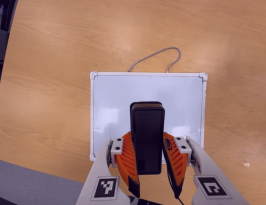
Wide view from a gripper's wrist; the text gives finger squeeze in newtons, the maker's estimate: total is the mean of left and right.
{"total": 8.3, "left": 6.6, "right": 10.0}